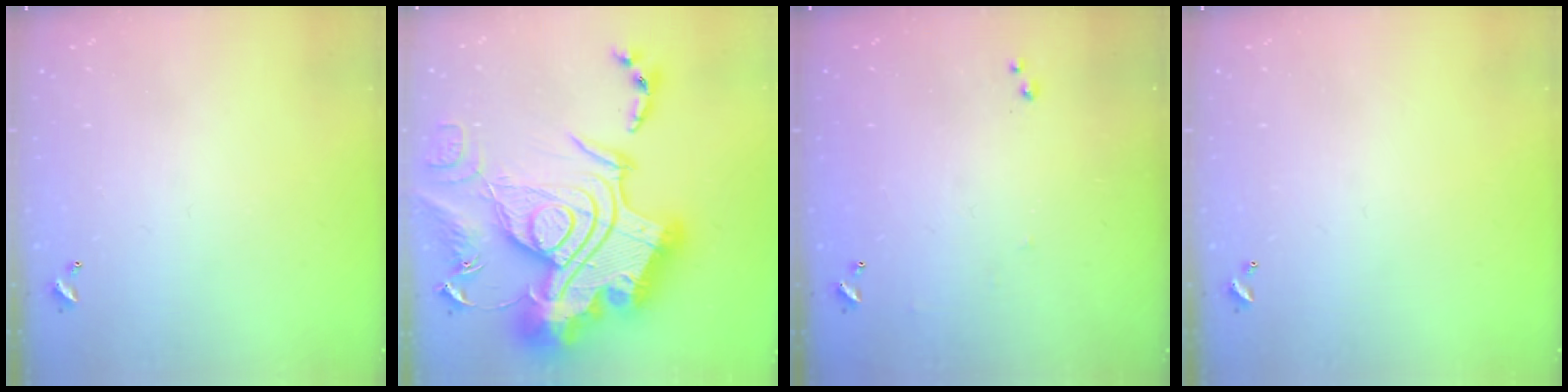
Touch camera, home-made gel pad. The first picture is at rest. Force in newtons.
{"total": 0.8, "press": 0.8, "slide": 0.0}
{"total": 5.2, "press": 5.2, "slide": 0.6}
{"total": 0.0}